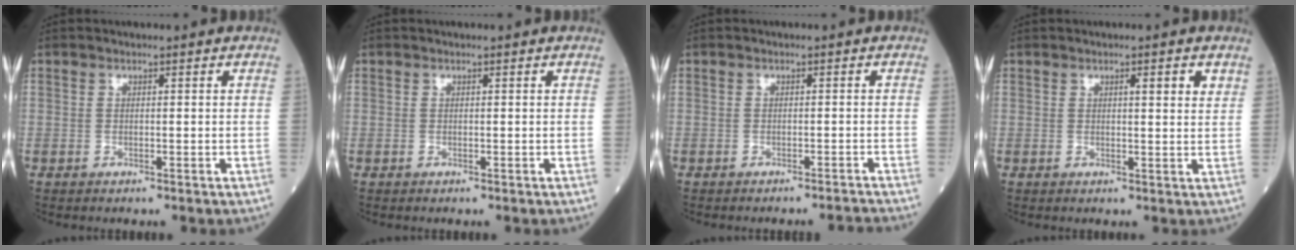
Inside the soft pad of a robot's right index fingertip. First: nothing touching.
{"total": 0.0}
{"total": 2.9, "force": [-2.6, -1.1, 0.1], "torque": [0.006, -0.003, -0.034]}
{"total": 2.5, "force": [1.3, 0.3, 2.1], "torque": [-0.029, -0.005, 0.015]}